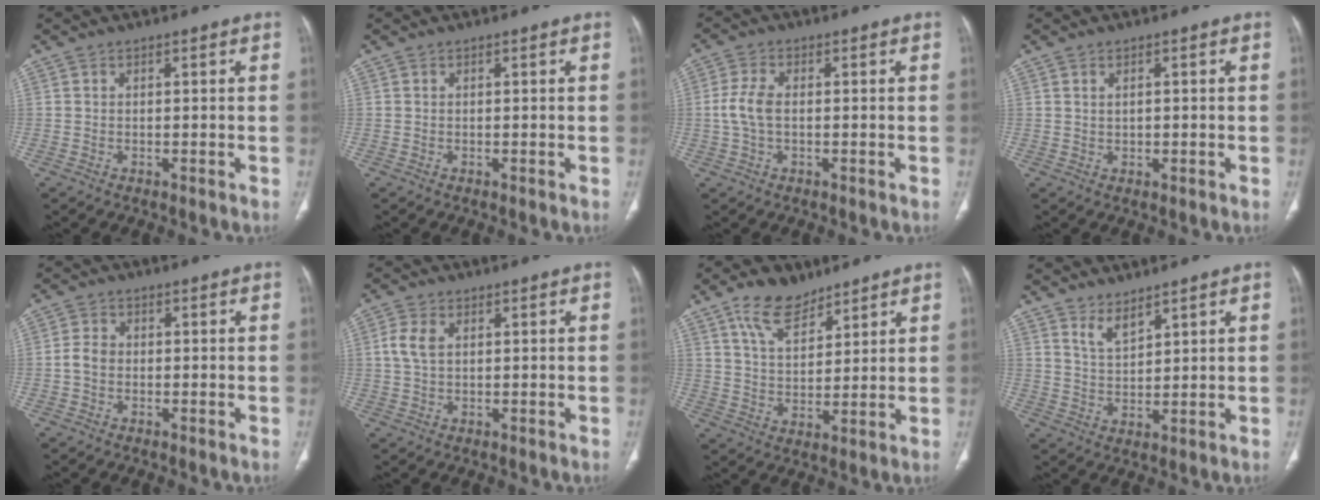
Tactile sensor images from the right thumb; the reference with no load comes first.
{"total": 0.0}
{"total": 4.8, "force": [-0.2, 2.5, 4.0], "torque": [-0.102, 0.008, -0.005]}
{"total": 1.2, "force": [0.4, 0.7, 0.8], "torque": [-0.017, -0.001, 0.010]}
{"total": 2.9, "force": [-0.4, 2.3, 1.8], "torque": [-0.032, 0.010, -0.012]}
{"total": 4.5, "force": [1.1, 2.8, 3.4], "torque": [-0.080, 0.007, 0.024]}
{"total": 9.6, "force": [6.6, 5.1, 4.9], "torque": [-0.069, -0.036, 0.125]}
{"total": 4.2, "force": [3.3, 1.5, 2.1], "torque": [-0.030, -0.032, 0.070]}